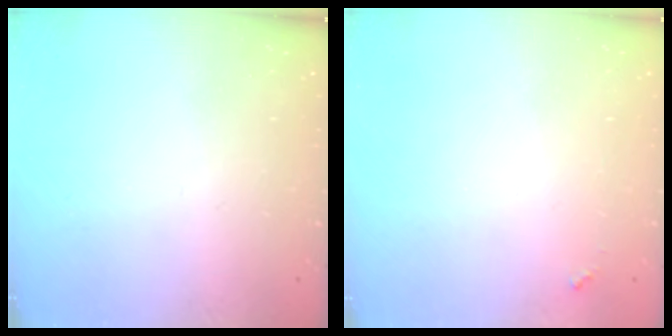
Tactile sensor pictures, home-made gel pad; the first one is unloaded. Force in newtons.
{"total": 3.5, "press": 3.5, "slide": 0.3}